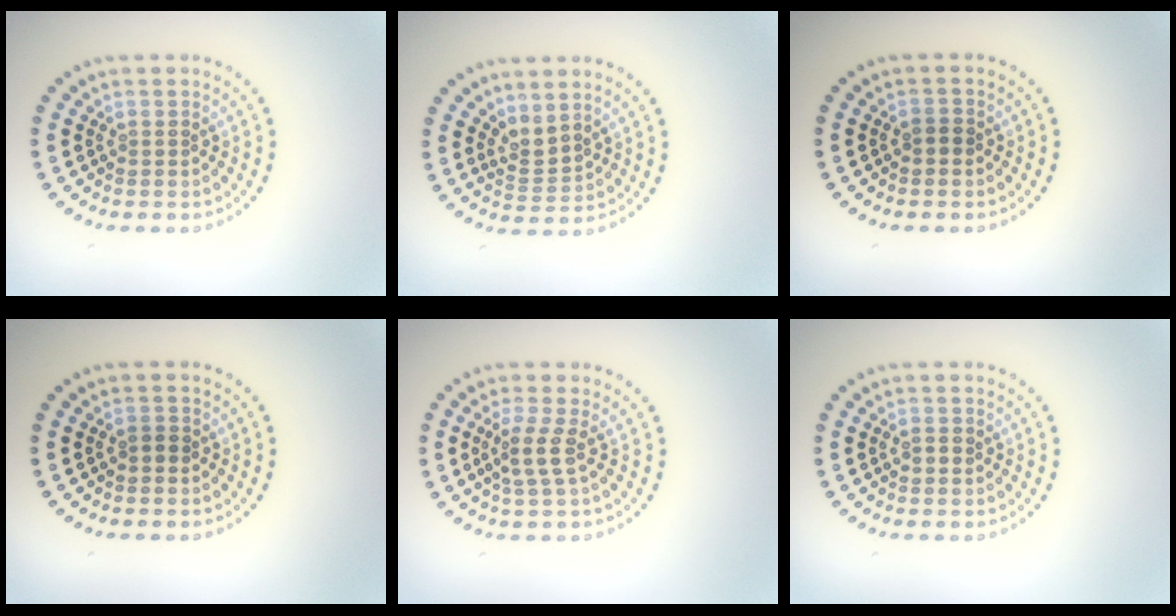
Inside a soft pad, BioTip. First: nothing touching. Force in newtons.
{"total": 2.2, "press": 1.6, "slide": 1.6}
{"total": 0.8, "press": 0.7, "slide": 0.3}
{"total": 0.8, "press": 0.7, "slide": 0.3}
{"total": 2.2, "press": 1.7, "slide": 1.4}
{"total": 0.9, "press": 0.9, "slide": 0.0}